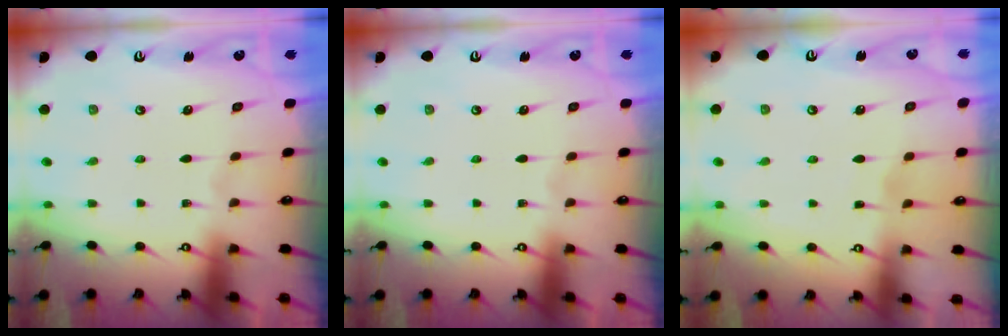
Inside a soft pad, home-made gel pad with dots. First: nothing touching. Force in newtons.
{"total": 0.0}
{"total": 2.2, "press": 2.2, "slide": 0.3}